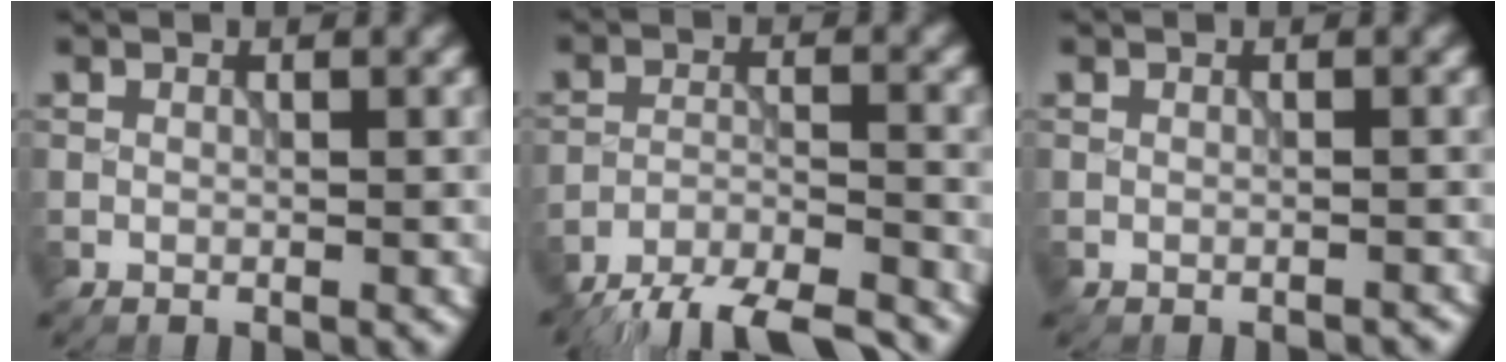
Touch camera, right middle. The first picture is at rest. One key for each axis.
{"total": 10.8, "fx": -10.0, "fy": 2.3, "fz": 3.3, "tx": -0.049, "ty": -0.016, "tz": -0.151}
{"total": 0.8, "fx": -0.8, "fy": 0.0, "fz": 0.0, "tx": 0.002, "ty": -0.003, "tz": -0.014}